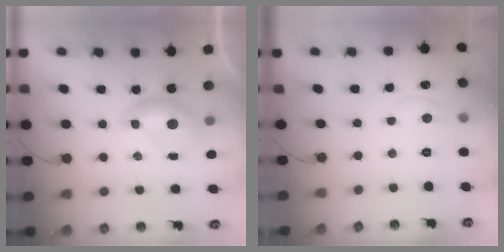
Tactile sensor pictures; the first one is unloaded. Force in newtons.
{"total": 0.5, "press": 0.2, "slide": 0.5}